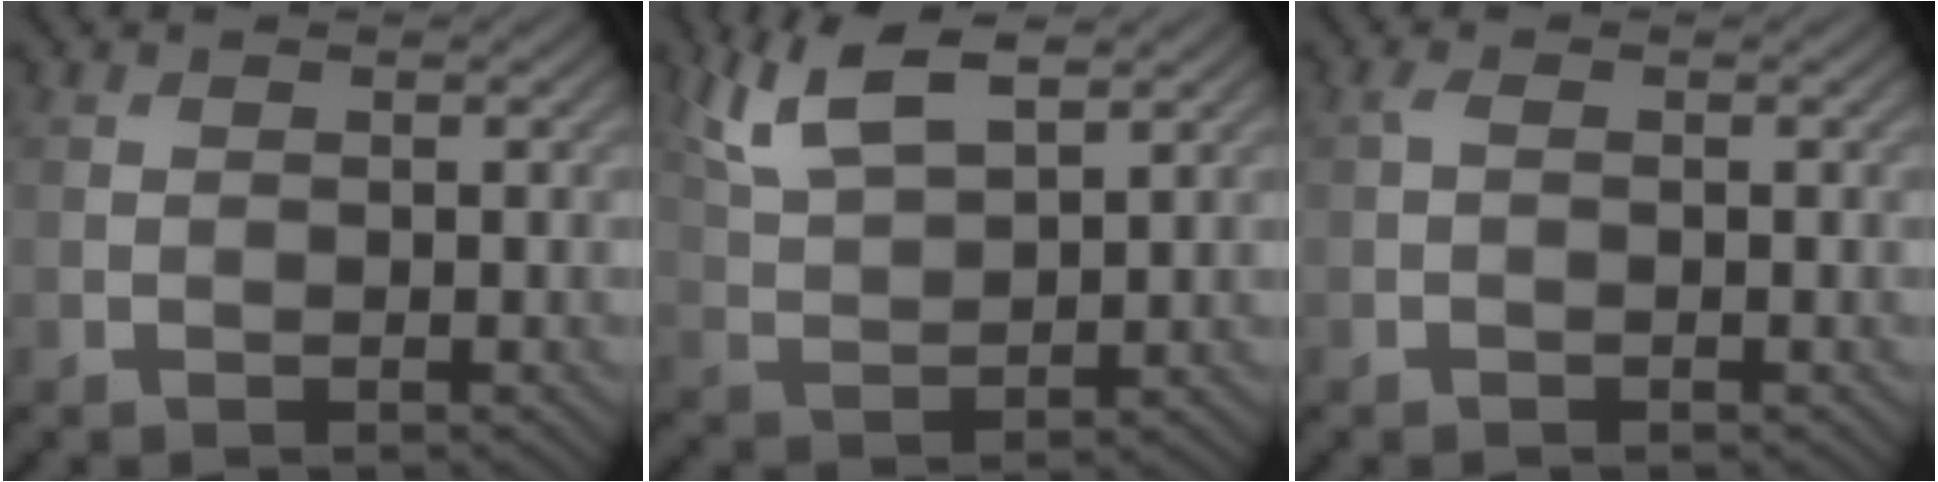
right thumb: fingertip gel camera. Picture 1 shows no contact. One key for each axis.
{"total": 8.3, "fx": 5.3, "fy": 3.0, "fz": 5.7, "tx": -0.138, "ty": 0.007, "tz": 0.114}
{"total": 0.8, "fx": 0.0, "fy": 0.4, "fz": 0.7, "tx": -0.020, "ty": 0.002, "tz": -0.001}